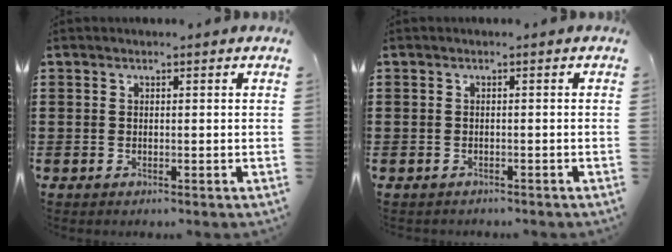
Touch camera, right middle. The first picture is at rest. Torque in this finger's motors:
{"motor_torque": [0.73, -0.48, -0.02, 0.00]}